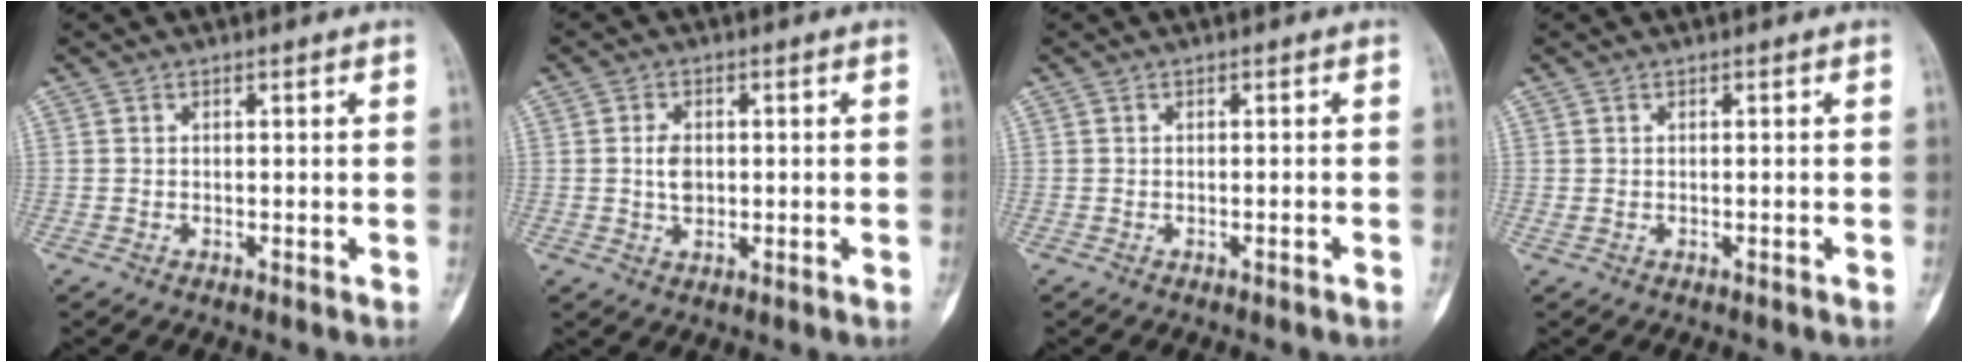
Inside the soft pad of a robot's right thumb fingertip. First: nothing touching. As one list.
[{"total": 3.7, "force": [0.1, 2.5, 2.7], "torque": [-0.043, 0.002, 0.001]}, {"total": 0.7, "force": [-0.5, 0.0, 0.5], "torque": [-0.017, 0.006, -0.002]}, {"total": 0.7, "force": [-0.1, 0.3, 0.6], "torque": [-0.021, 0.007, 0.005]}]